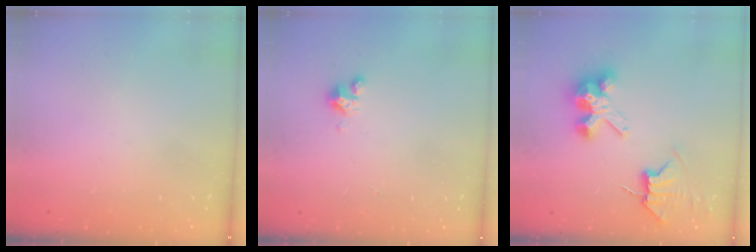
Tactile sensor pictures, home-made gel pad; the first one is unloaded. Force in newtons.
{"total": 2.5, "press": 2.5, "slide": 0.2}
{"total": 7.8, "press": 7.7, "slide": 0.6}